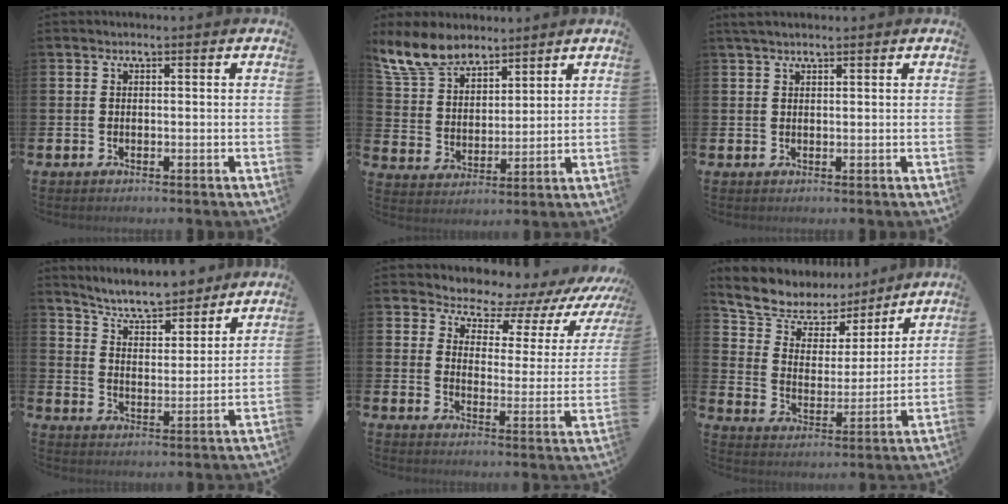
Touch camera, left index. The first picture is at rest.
{"total": 8.7, "force": [7.5, 3.5, 2.7], "torque": [-0.082, -0.020, 0.143]}
{"total": 1.8, "force": [1.6, 0.4, 0.8], "torque": [-0.009, 0.001, 0.028]}
{"total": 7.3, "force": [6.9, 1.2, 2.1], "torque": [-0.057, -0.047, 0.119]}
{"total": 6.0, "force": [5.4, 2.2, 1.3], "torque": [-0.038, -0.057, 0.084]}
{"total": 8.7, "force": [7.7, 3.8, 1.2], "torque": [-0.062, -0.059, 0.137]}